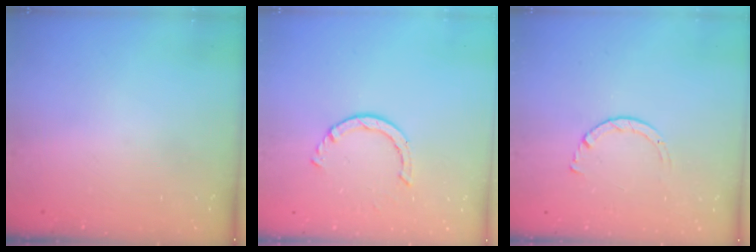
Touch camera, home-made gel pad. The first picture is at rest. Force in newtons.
{"total": 2.2, "press": 2.2, "slide": 0.4}
{"total": 2.7, "press": 2.7, "slide": 0.3}